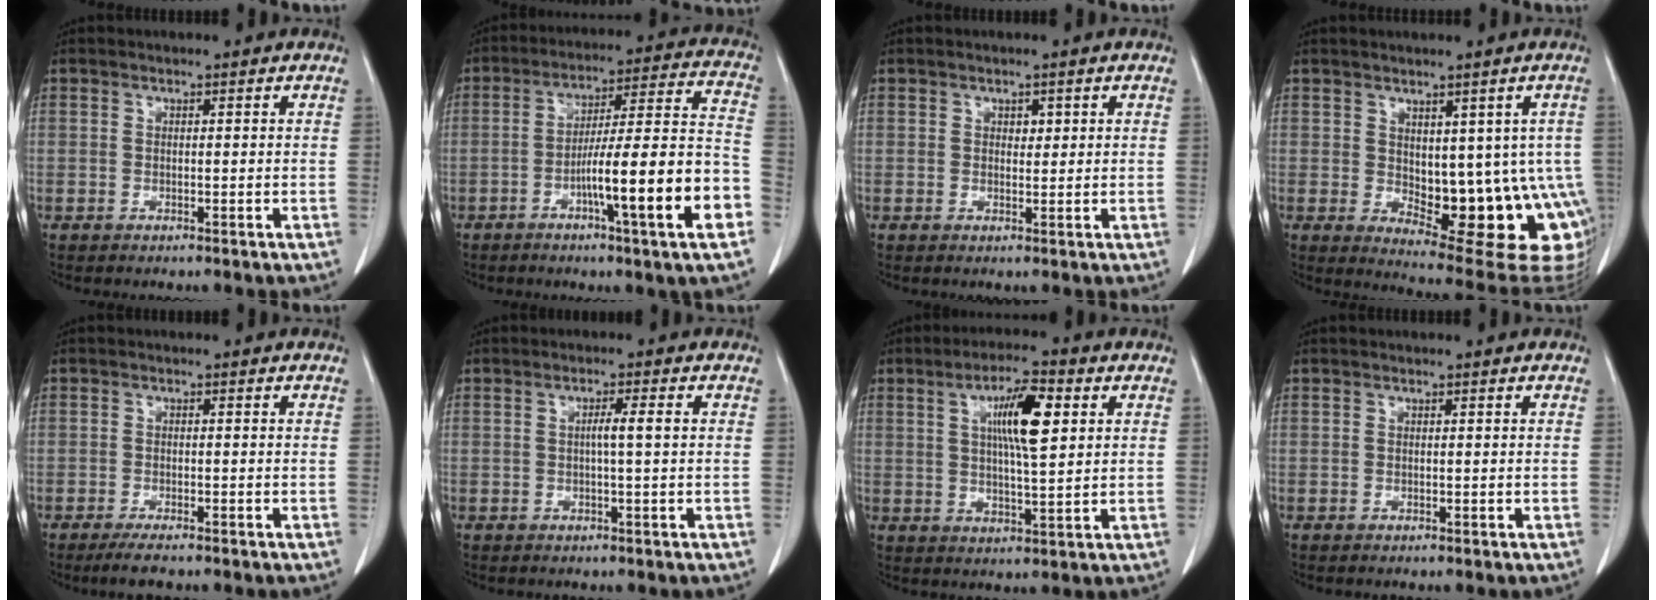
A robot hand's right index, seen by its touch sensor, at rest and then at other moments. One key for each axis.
{"total": 17.2, "fx": -6.2, "fy": 0.0, "fz": 16.1, "tx": -0.227, "ty": 0.010, "tz": -0.095}
{"total": 1.2, "fx": 0.5, "fy": 0.8, "fz": 0.7, "tx": -0.006, "ty": -0.002, "tz": 0.007}
{"total": 16.4, "fx": -2.4, "fy": 7.3, "fz": 14.5, "tx": -0.129, "ty": 0.003, "tz": -0.009}
{"total": 2.8, "fx": -2.3, "fy": 0.5, "fz": 1.6, "tx": -0.032, "ty": -0.006, "tz": -0.037}
{"total": 2.4, "fx": 0.1, "fy": -0.3, "fz": 2.4, "tx": -0.042, "ty": 0.002, "tz": 0.000}
{"total": 9.2, "fx": 2.8, "fy": 1.5, "fz": 8.6, "tx": -0.149, "ty": 0.007, "tz": 0.048}
{"total": 0.0}